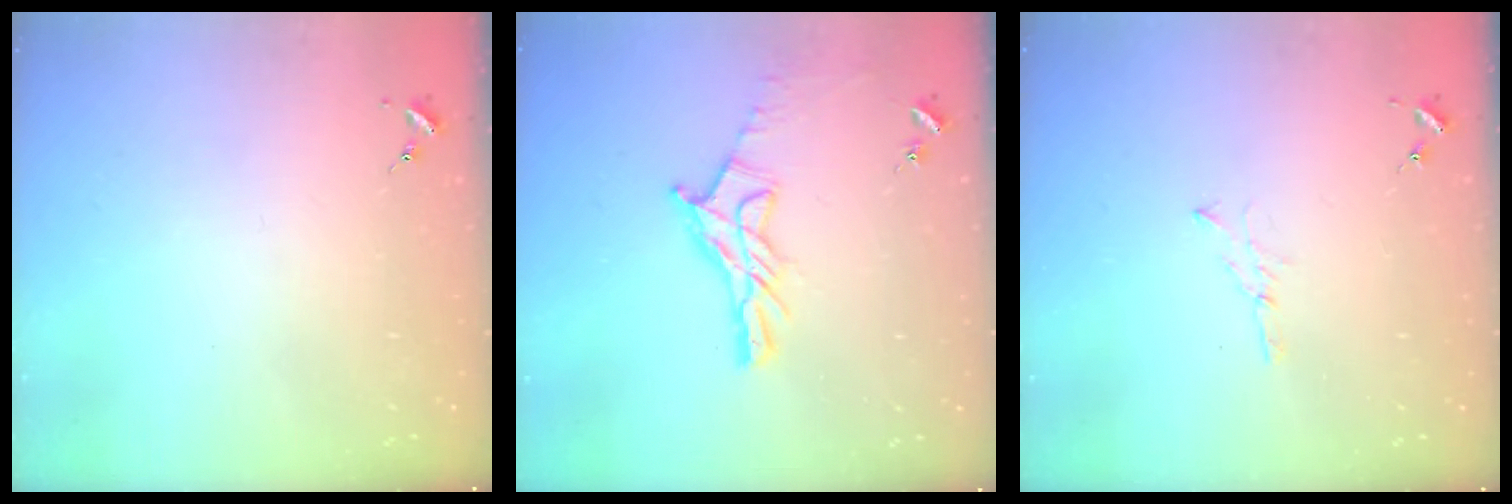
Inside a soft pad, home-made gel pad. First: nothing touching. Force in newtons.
{"total": 13.7, "press": 13.7, "slide": 1.0}
{"total": 2.8, "press": 2.8, "slide": 0.3}